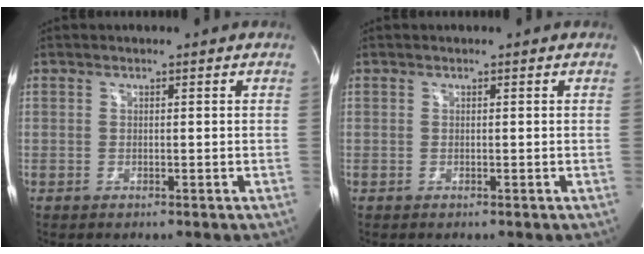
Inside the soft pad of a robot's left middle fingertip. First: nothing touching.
{"total": 0.0}